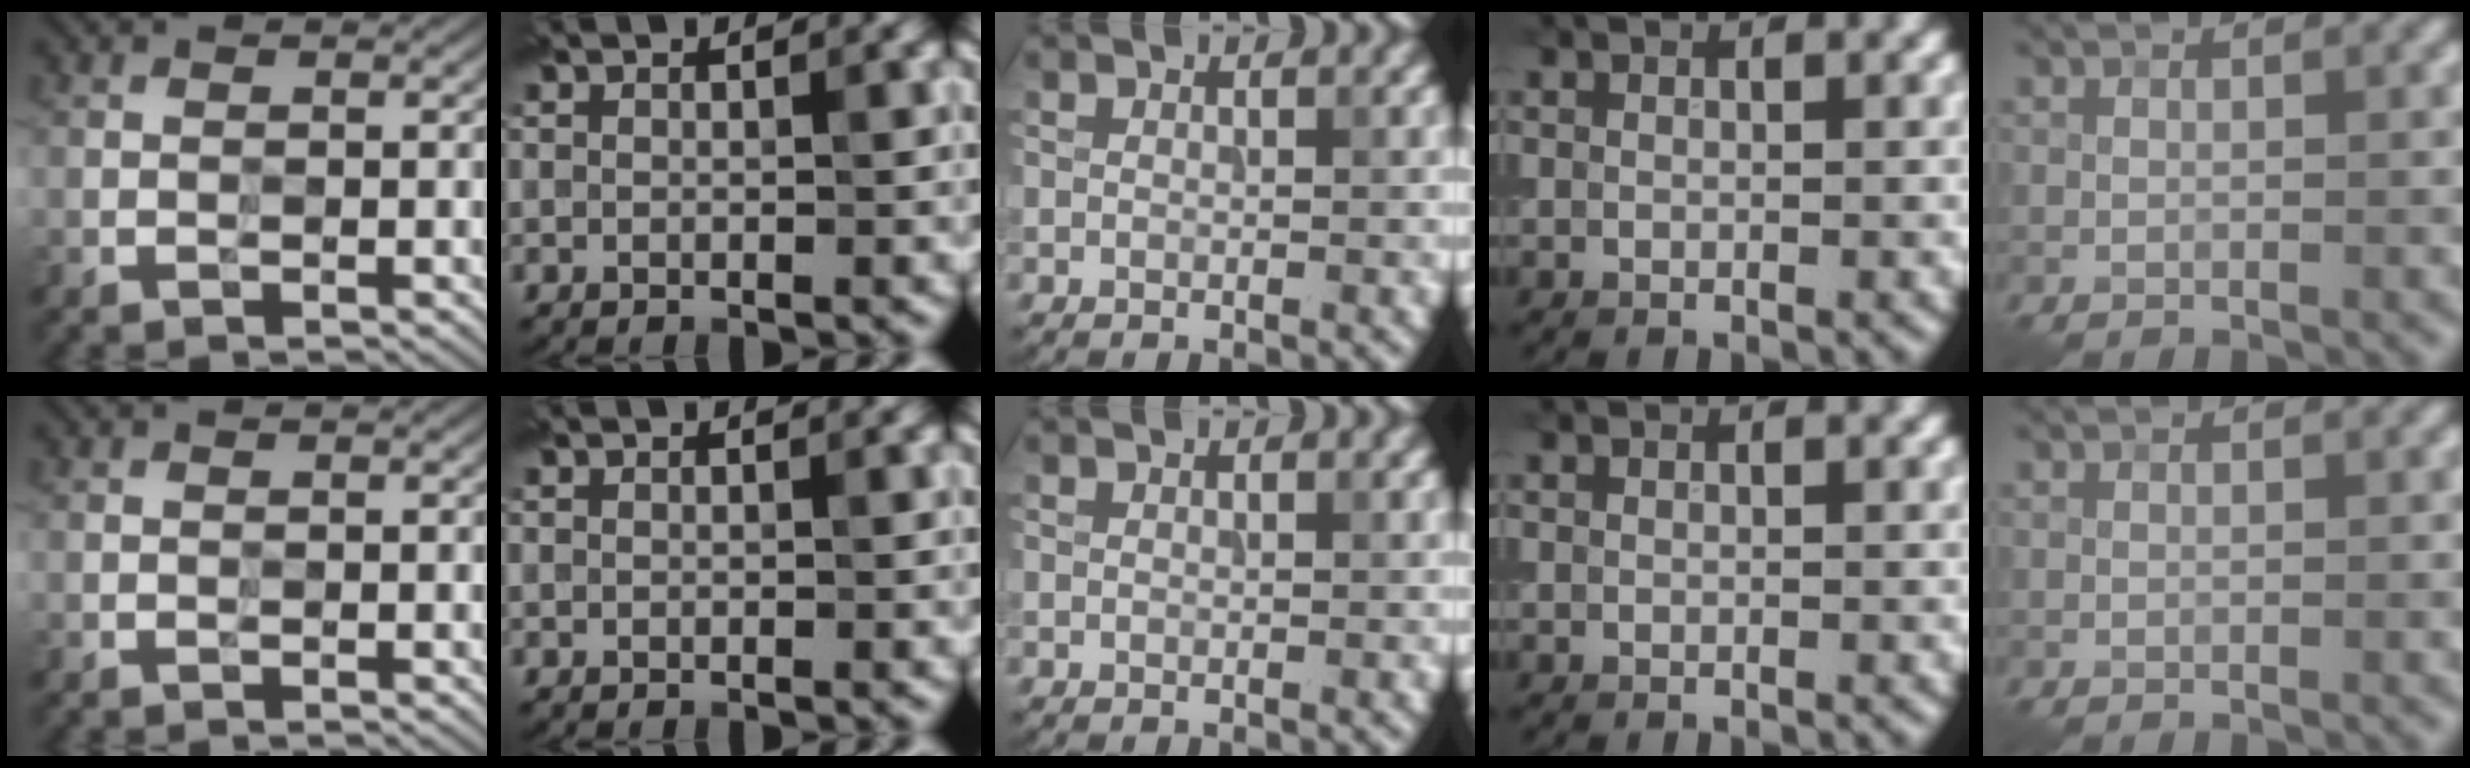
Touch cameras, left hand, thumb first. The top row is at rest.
{}